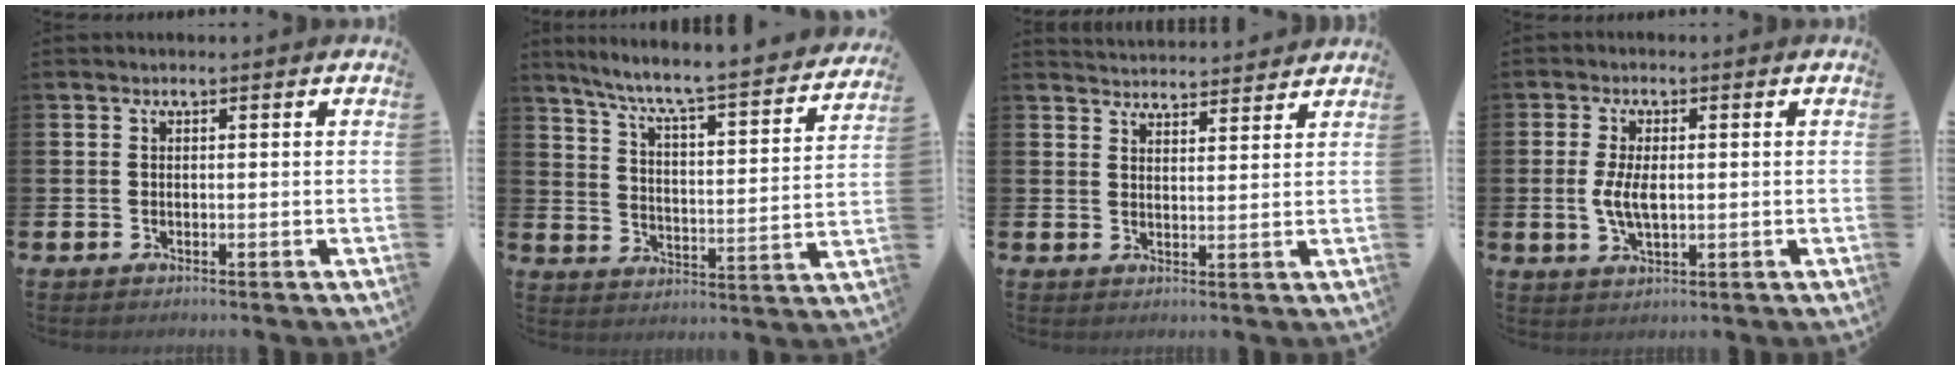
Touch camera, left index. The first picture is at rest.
{"total": 6.7, "force": [6.1, 0.3, 2.8], "torque": [-0.074, -0.057, 0.095]}
{"total": 3.9, "force": [3.9, 0.2, -0.4], "torque": [0.001, -0.027, 0.070]}
{"total": 4.4, "force": [0.1, 2.1, 3.9], "torque": [-0.068, -0.001, -0.005]}